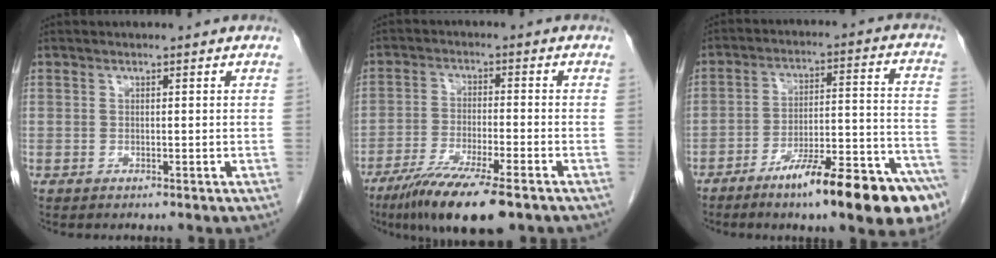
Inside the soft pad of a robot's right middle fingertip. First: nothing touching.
{"total": 11.9, "force": [-8.2, 1.3, 8.6], "torque": [-0.147, -0.030, -0.135]}
{"total": 18.5, "force": [-12.0, 1.5, 13.9], "torque": [-0.151, 0.019, -0.185]}